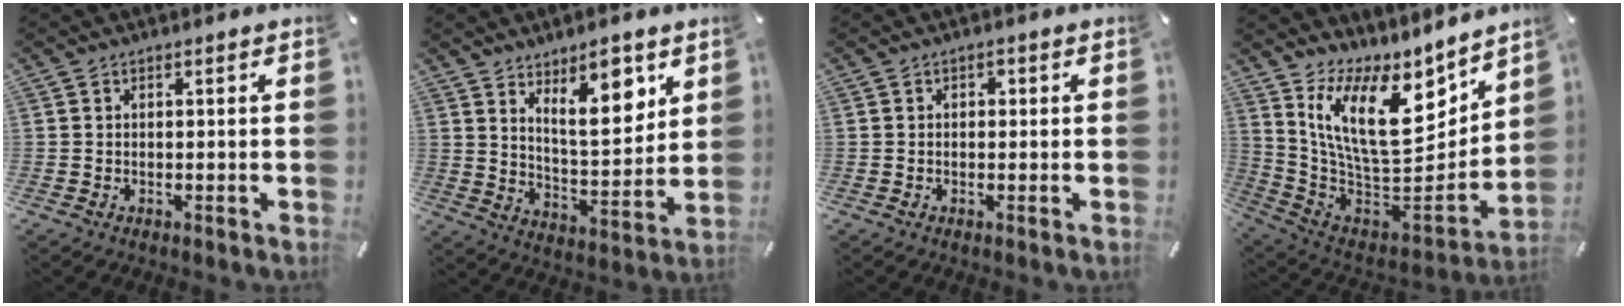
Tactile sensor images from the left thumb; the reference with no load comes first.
{"total": 12.6, "force": [8.2, 5.2, 8.0], "torque": [-0.104, -0.050, 0.138]}
{"total": 1.1, "force": [0.1, 0.9, 0.6], "torque": [-0.006, 0.002, -0.003]}
{"total": 19.4, "force": [8.0, 11.0, 13.9], "torque": [-0.270, -0.071, 0.147]}